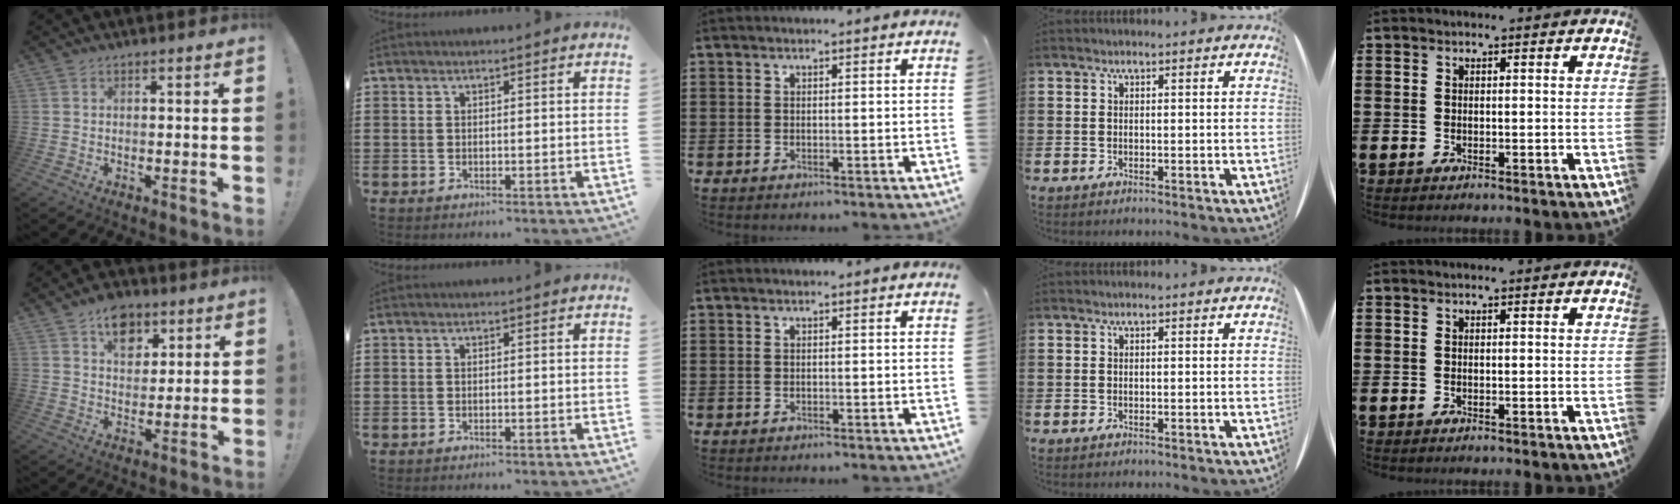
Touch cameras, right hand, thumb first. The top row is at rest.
{"thumb": {"total": 10.0, "force": [5.3, 7.1, 4.7], "torque": [-0.051, -0.024, 0.095]}}